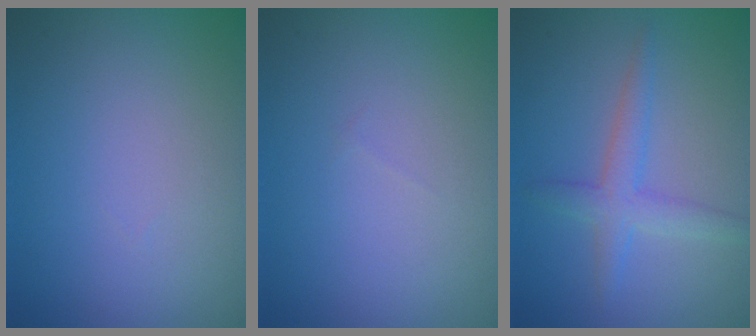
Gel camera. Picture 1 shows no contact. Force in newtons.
{"total": 0.0}
{"total": 2.7, "press": 2.7, "slide": 0.1}